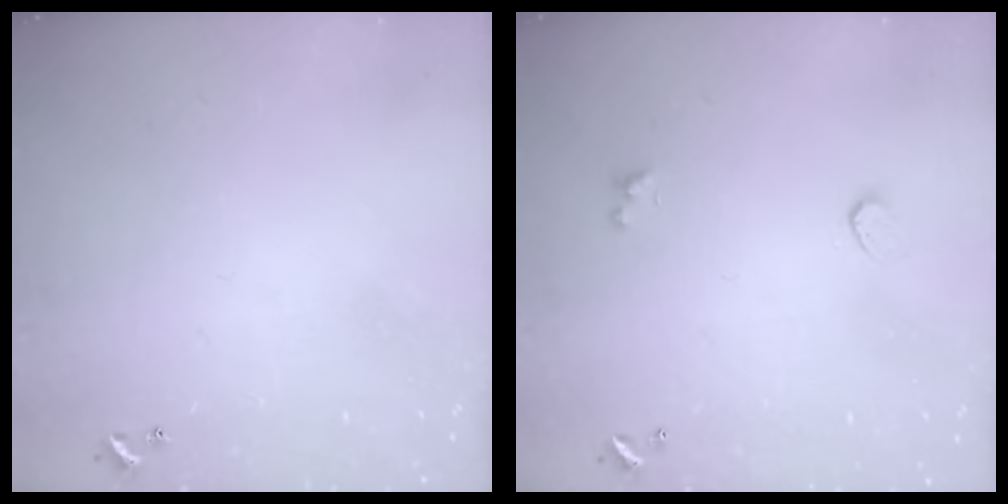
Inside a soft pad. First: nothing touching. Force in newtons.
{"total": 0.7, "press": 0.5, "slide": 0.4}